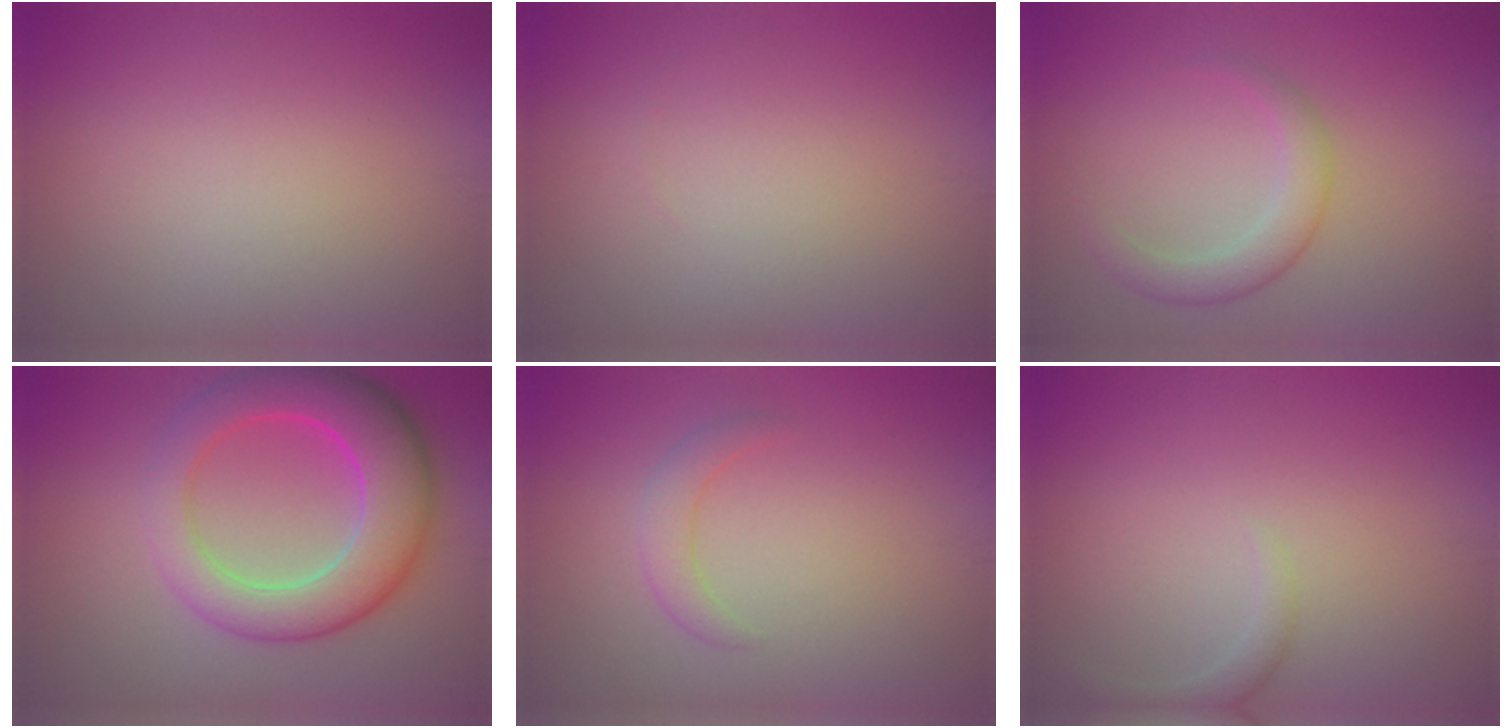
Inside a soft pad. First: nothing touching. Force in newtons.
{"total": 0.0}
{"total": 2.8, "press": 2.8, "slide": 0.1}
{"total": 8.8, "press": 8.7, "slide": 0.6}
{"total": 1.9, "press": 1.9, "slide": 0.2}
{"total": 1.5, "press": 1.5, "slide": 0.2}